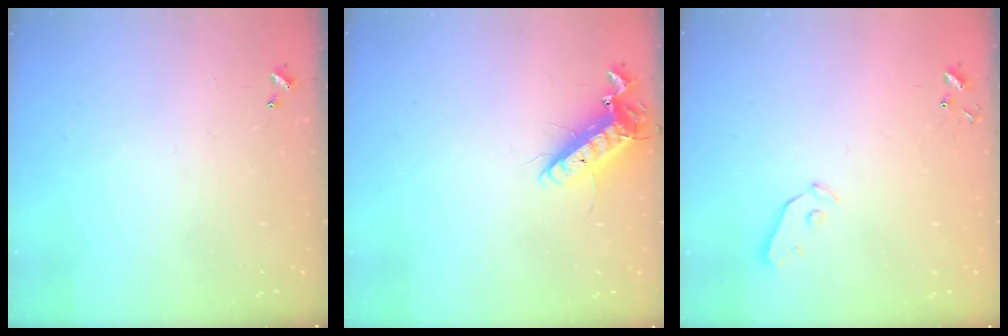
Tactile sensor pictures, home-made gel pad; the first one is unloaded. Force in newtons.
{"total": 13.1, "press": 13.0, "slide": 2.3}
{"total": 3.2, "press": 3.2, "slide": 0.4}